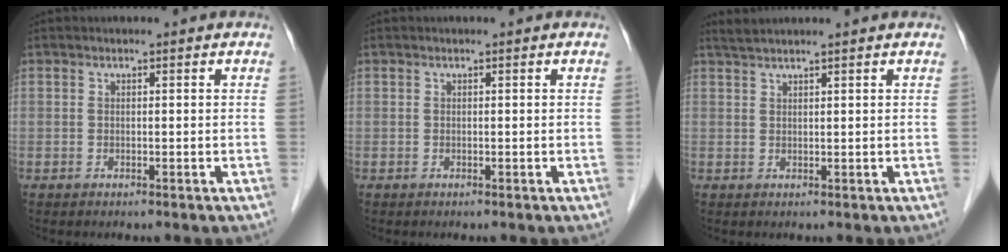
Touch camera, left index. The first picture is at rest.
{"total": 0.0}
{"total": 3.7, "force": [3.3, -0.6, 1.7], "torque": [-0.022, 0.030, 0.058]}